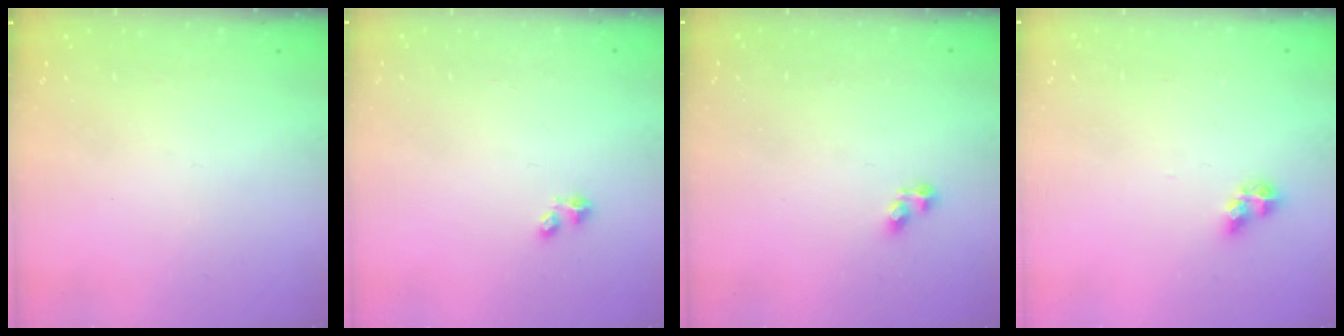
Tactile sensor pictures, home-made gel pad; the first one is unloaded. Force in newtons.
{"total": 2.5, "press": 2.5, "slide": 0.4}
{"total": 2.8, "press": 2.8, "slide": 0.3}
{"total": 4.7, "press": 4.7, "slide": 0.3}